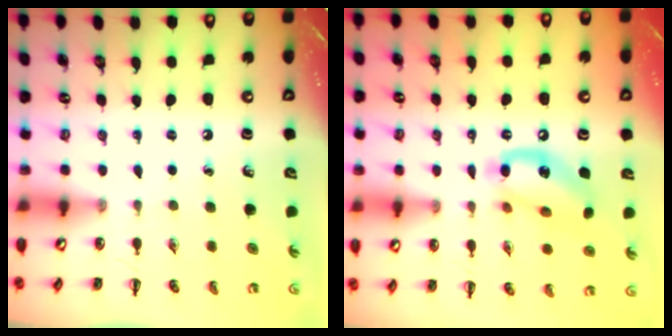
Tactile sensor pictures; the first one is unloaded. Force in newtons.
{"total": 13.1, "press": 12.8, "slide": 2.7}